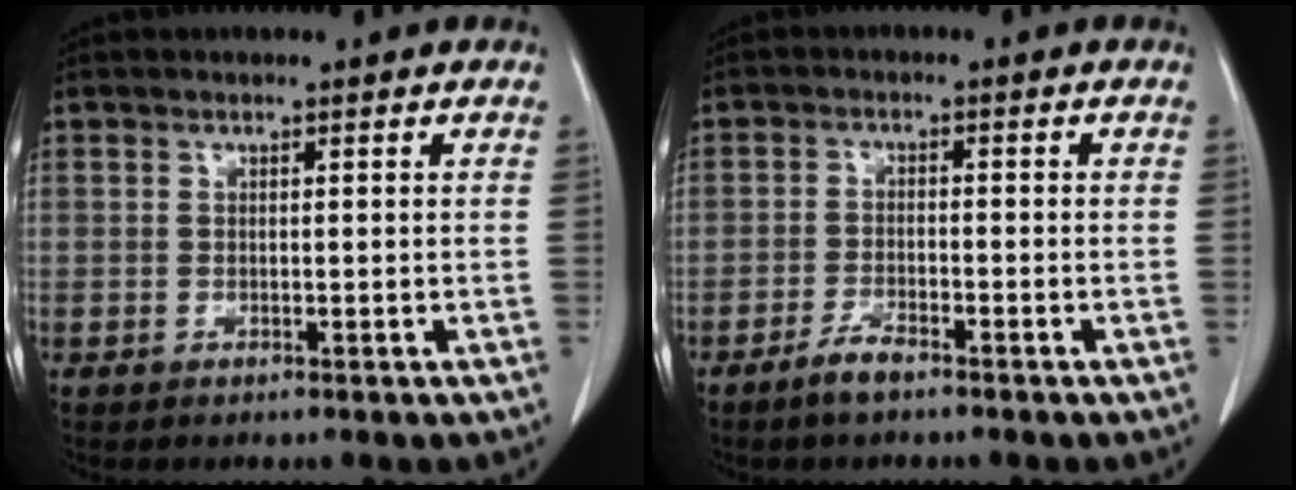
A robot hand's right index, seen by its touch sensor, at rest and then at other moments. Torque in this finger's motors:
{"motor_torque": [-0.07, -0.02, 0.14, 0.05]}